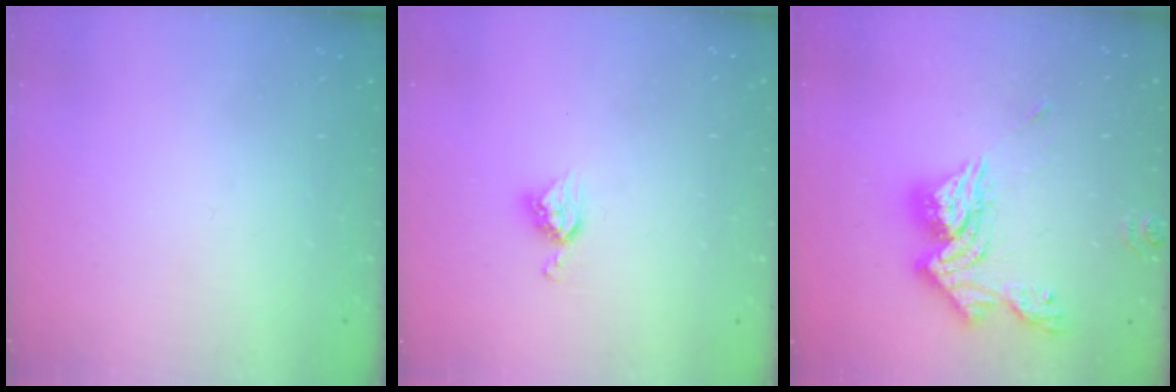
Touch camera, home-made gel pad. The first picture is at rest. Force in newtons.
{"total": 6.5, "press": 6.5, "slide": 0.4}
{"total": 14.4, "press": 14.4, "slide": 1.5}